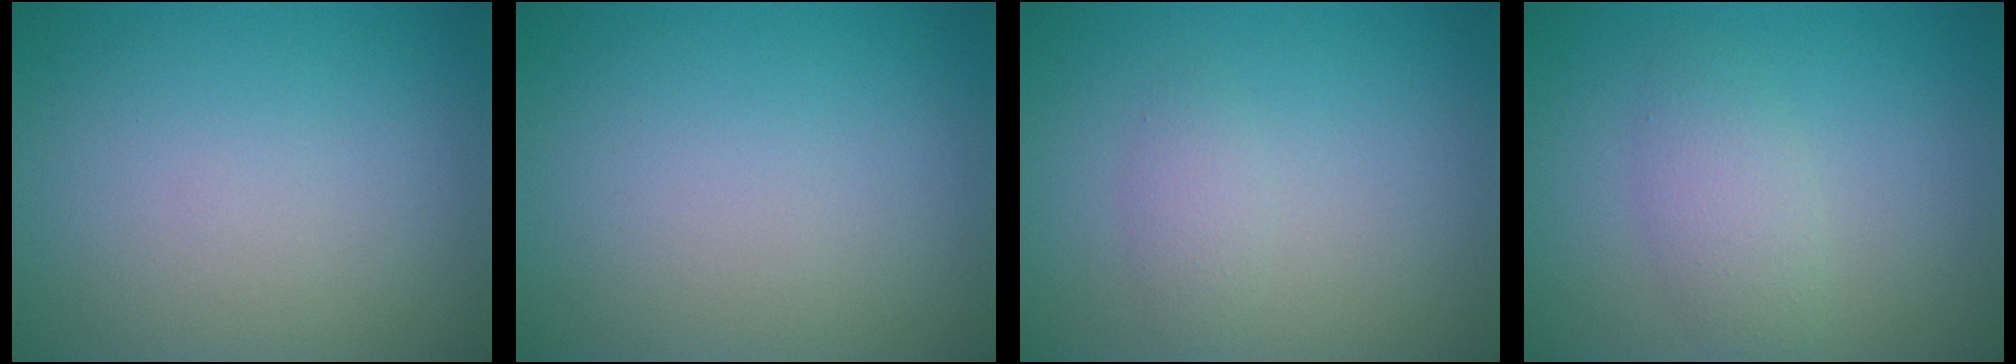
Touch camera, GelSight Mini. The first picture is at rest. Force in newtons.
{"total": 0.0}
{"total": 1.3, "press": 1.3, "slide": 0.1}
{"total": 2.5, "press": 2.5, "slide": 0.1}